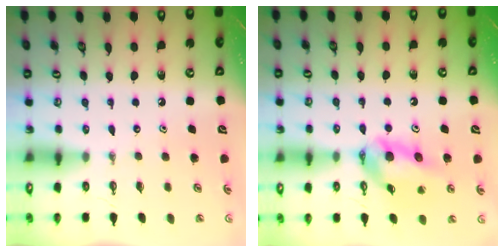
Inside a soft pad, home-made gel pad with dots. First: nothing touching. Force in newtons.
{"total": 10.9, "press": 10.9, "slide": 1.2}